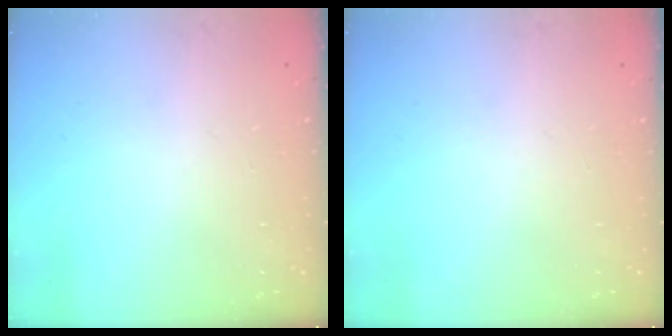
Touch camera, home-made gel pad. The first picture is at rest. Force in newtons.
{"total": 0.0}